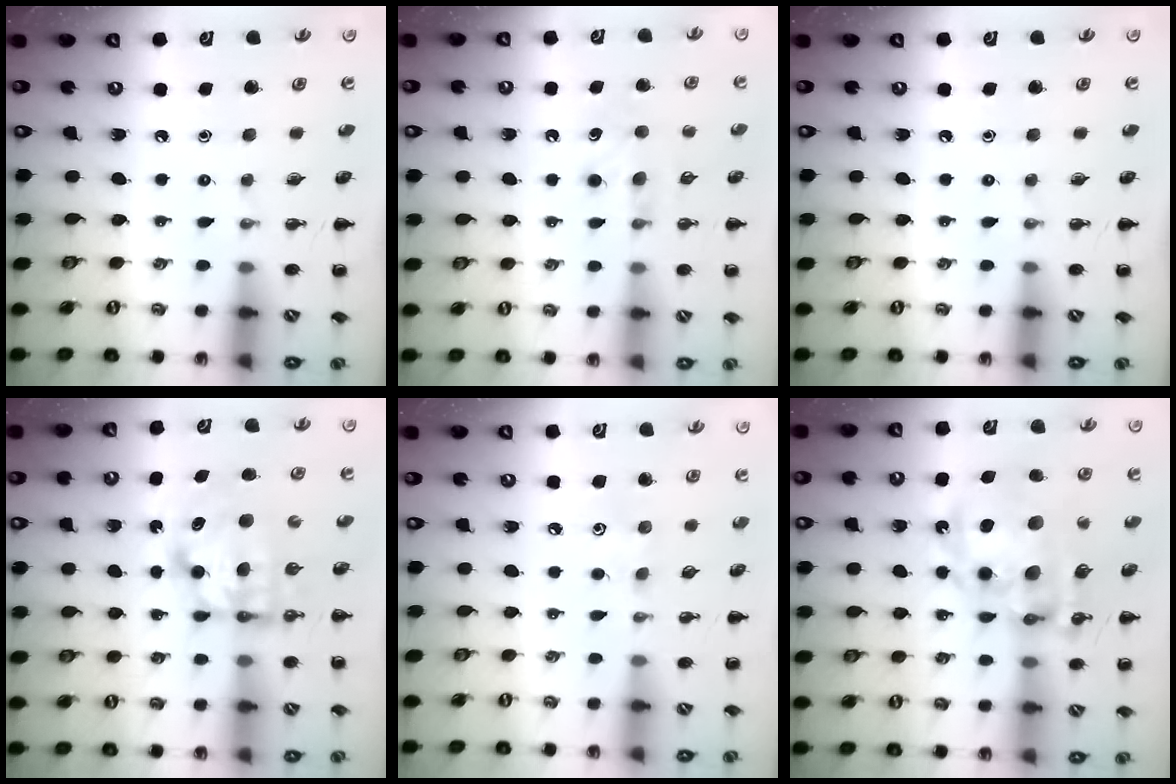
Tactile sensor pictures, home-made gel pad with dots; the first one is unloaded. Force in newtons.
{"total": 7.5, "press": 7.3, "slide": 1.7}
{"total": 0.0}
{"total": 7.1, "press": 7.1, "slide": 1.1}
{"total": 5.2, "press": 5.0, "slide": 1.3}
{"total": 19.7, "press": 19.1, "slide": 4.8}